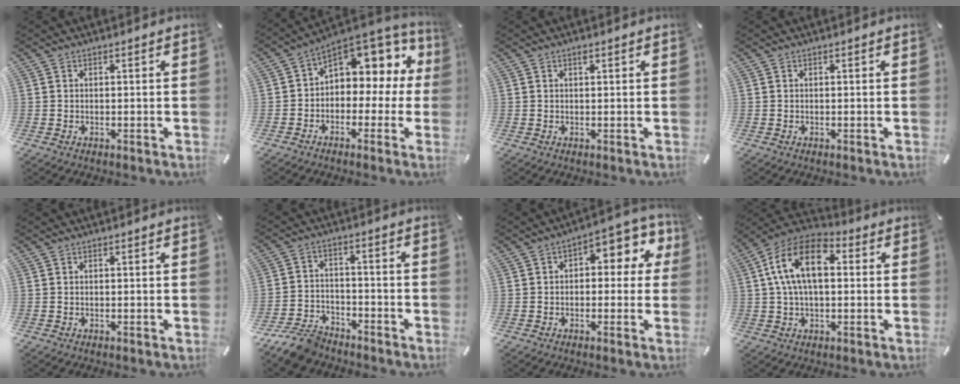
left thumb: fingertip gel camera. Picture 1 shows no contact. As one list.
[{"total": 7.1, "force": [3.2, 5.6, 3.1], "torque": [-0.044, -0.036, 0.060]}, {"total": 0.7, "force": [0.4, 0.3, 0.5], "torque": [-0.011, 0.002, 0.007]}, {"total": 0.0}, {"total": 0.0}, {"total": 9.0, "force": [-7.6, 3.7, 3.1], "torque": [-0.060, 0.039, -0.144]}, {"total": 6.9, "force": [1.6, 4.0, 5.4], "torque": [-0.064, -0.014, 0.019]}, {"total": 14.0, "force": [2.5, 8.4, 10.9], "torque": [-0.223, 0.014, 0.044]}]